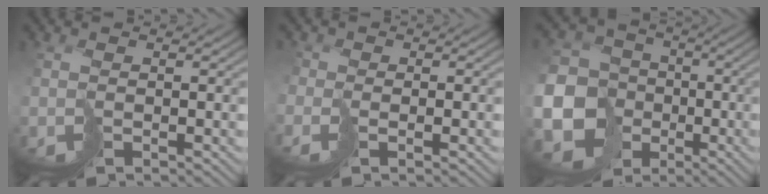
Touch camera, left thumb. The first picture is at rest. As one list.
[{"total": 1.1, "force": [-0.6, 0.1, -0.9], "torque": [0.033, 0.003, -0.016]}, {"total": 18.8, "force": [-6.3, 16.1, 7.4], "torque": [-0.212, -0.057, -0.119]}]